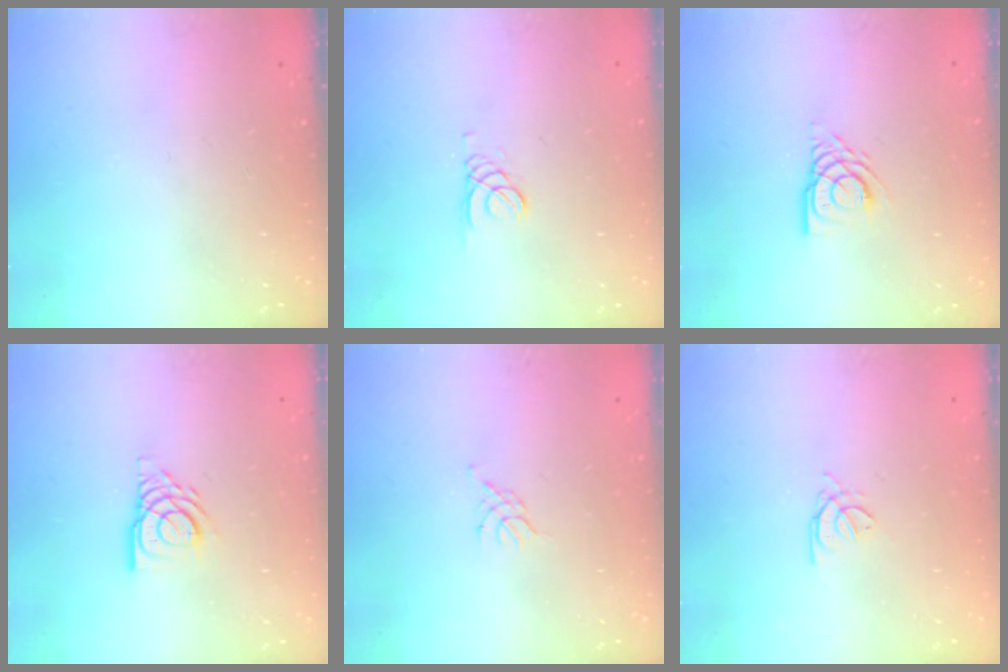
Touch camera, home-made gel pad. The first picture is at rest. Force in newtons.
{"total": 1.5, "press": 1.5, "slide": 0.1}
{"total": 6.1, "press": 6.0, "slide": 0.5}
{"total": 9.8, "press": 9.7, "slide": 1.2}
{"total": 2.3, "press": 2.2, "slide": 0.5}
{"total": 1.2, "press": 1.1, "slide": 0.4}